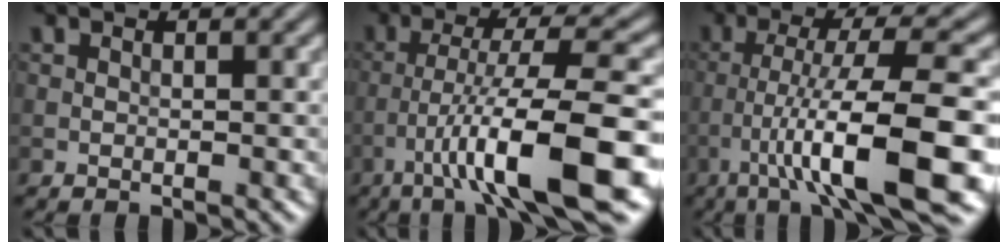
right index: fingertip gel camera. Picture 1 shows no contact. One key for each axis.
{"total": 10.5, "fx": -4.8, "fy": 1.4, "fz": 9.2, "tx": -0.151, "ty": 0.016, "tz": -0.074}
{"total": 11.7, "fx": -4.9, "fy": 1.8, "fz": 10.5, "tx": -0.163, "ty": 0.018, "tz": -0.073}